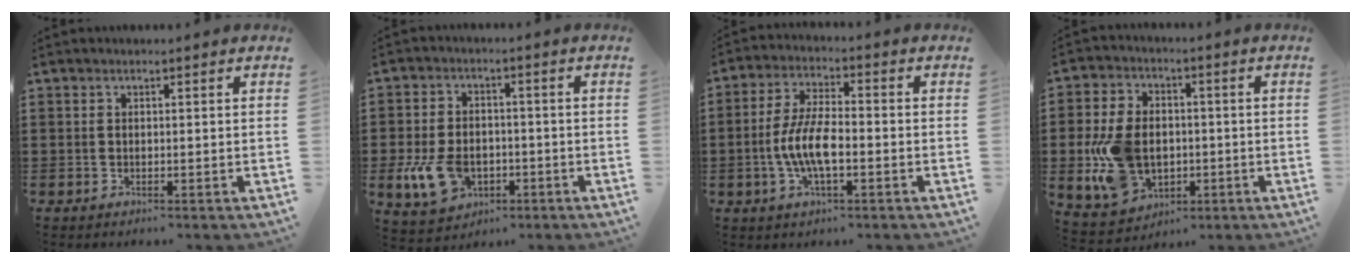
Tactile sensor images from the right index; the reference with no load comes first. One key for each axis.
{"total": 8.3, "fx": -2.5, "fy": 5.7, "fz": 5.5, "tx": -0.143, "ty": 0.001, "tz": -0.050}
{"total": 7.8, "fx": -1.6, "fy": 3.0, "fz": 7.1, "tx": -0.162, "ty": -0.005, "tz": -0.037}
{"total": 11.5, "fx": -1.3, "fy": 8.1, "fz": 8.1, "tx": -0.200, "ty": 0.009, "tz": -0.022}